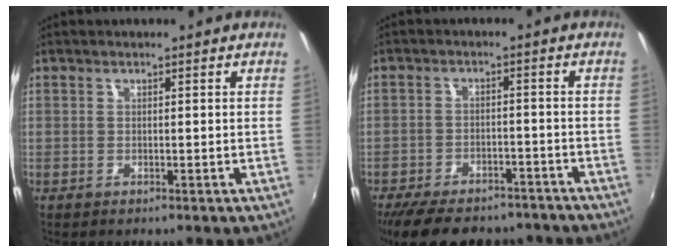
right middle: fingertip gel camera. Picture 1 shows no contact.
{"total": 16.2, "force": [-13.0, 6.8, 7.0], "torque": [-0.155, -0.006, -0.181]}